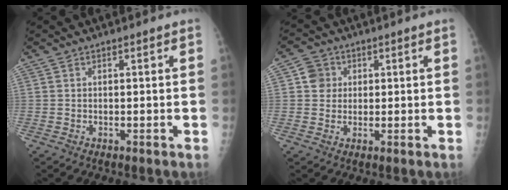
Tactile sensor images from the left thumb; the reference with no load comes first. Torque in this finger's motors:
{"motor_torque": [0.31, 0.02, 0.05, -0.14, 0.05]}